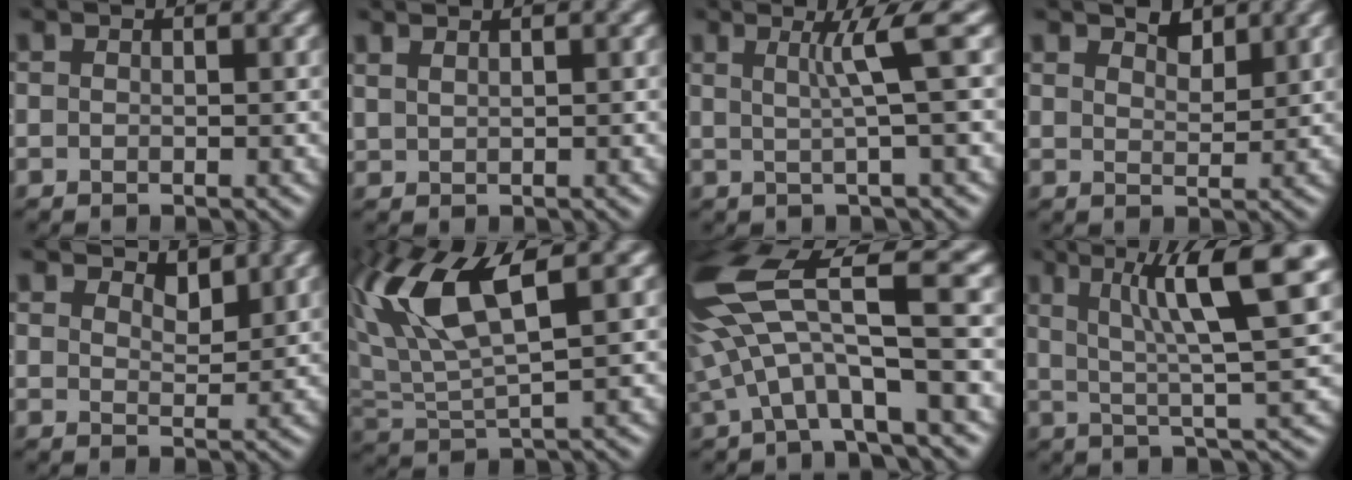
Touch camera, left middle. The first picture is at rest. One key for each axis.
{"total": 1.4, "fx": 1.3, "fy": 0.4, "fz": 0.4, "tx": -0.006, "ty": 0.002, "tz": 0.022}
{"total": 3.3, "fx": 1.0, "fy": 0.2, "fz": 3.1, "tx": -0.050, "ty": 0.011, "tz": 0.018}
{"total": 2.4, "fx": 2.2, "fy": 0.8, "fz": 0.7, "tx": -0.008, "ty": 0.008, "tz": 0.030}
{"total": 1.9, "fx": 1.8, "fy": 0.4, "fz": 0.3, "tx": -0.008, "ty": 0.003, "tz": 0.031}
{"total": 8.2, "fx": 4.0, "fy": 2.5, "fz": 6.7, "tx": -0.147, "ty": 0.015, "tz": 0.076}
{"total": 9.4, "fx": 1.4, "fy": 3.2, "fz": 8.7, "tx": -0.167, "ty": 0.013, "tz": 0.016}
{"total": 9.3, "fx": 4.1, "fy": 1.6, "fz": 8.2, "tx": -0.118, "ty": 0.020, "tz": 0.067}